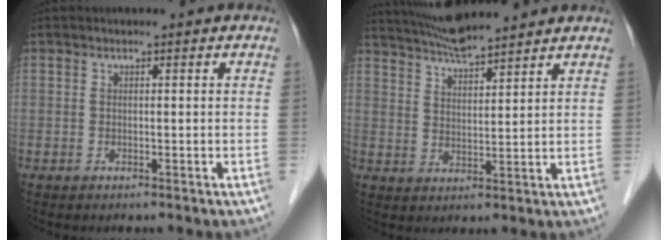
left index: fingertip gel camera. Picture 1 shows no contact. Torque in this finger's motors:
{"motor_torque": [-0.16, -1.00, 0.36, 0.13]}